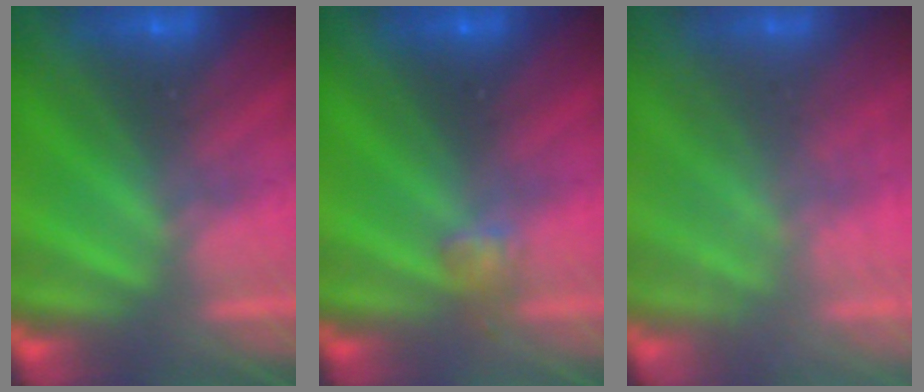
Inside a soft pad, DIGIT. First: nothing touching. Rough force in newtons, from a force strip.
{"total": 3.0}
{"total": 2.1}